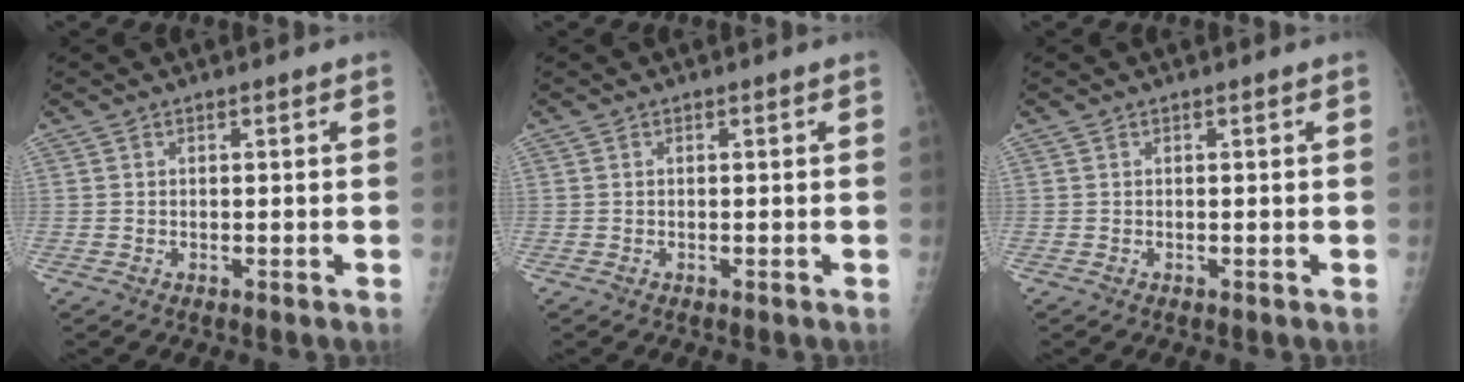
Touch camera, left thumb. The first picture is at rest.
{"total": 0.0}
{"total": 0.0}